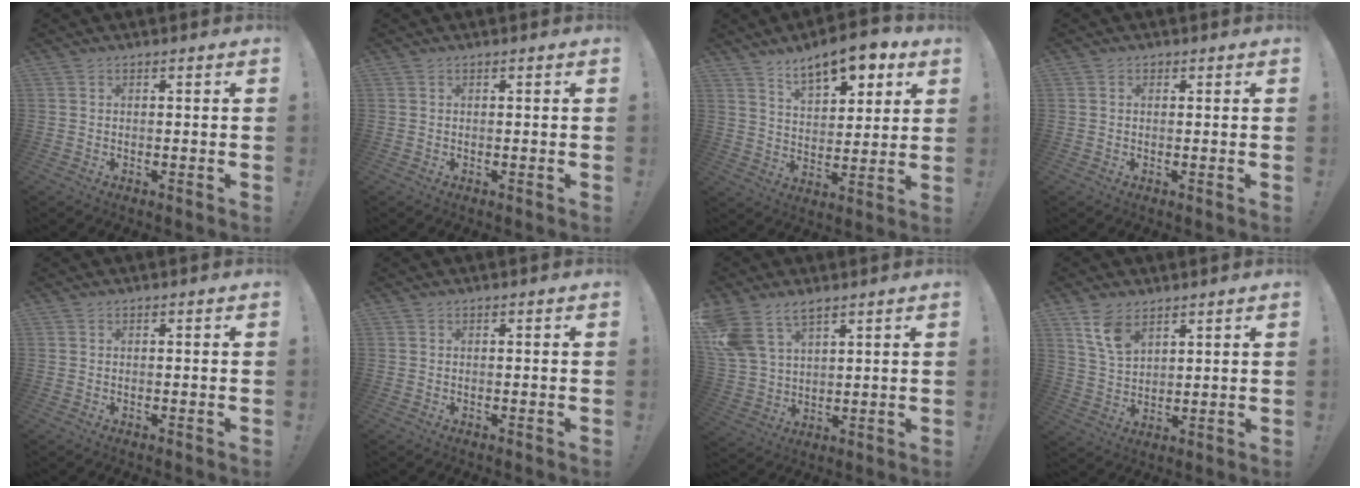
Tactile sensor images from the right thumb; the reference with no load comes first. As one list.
[{"total": 0.0}, {"total": 12.9, "force": [8.8, 5.6, 7.6], "torque": [-0.106, -0.050, 0.152]}, {"total": 0.8, "force": [0.3, 0.8, 0.2], "torque": [0.000, 0.001, 0.004]}, {"total": 0.0}, {"total": 0.0}, {"total": 10.2, "force": [7.1, 5.8, 4.4], "torque": [-0.104, -0.032, 0.147]}, {"total": 8.5, "force": [5.7, 4.5, 4.5], "torque": [-0.087, -0.021, 0.109]}]